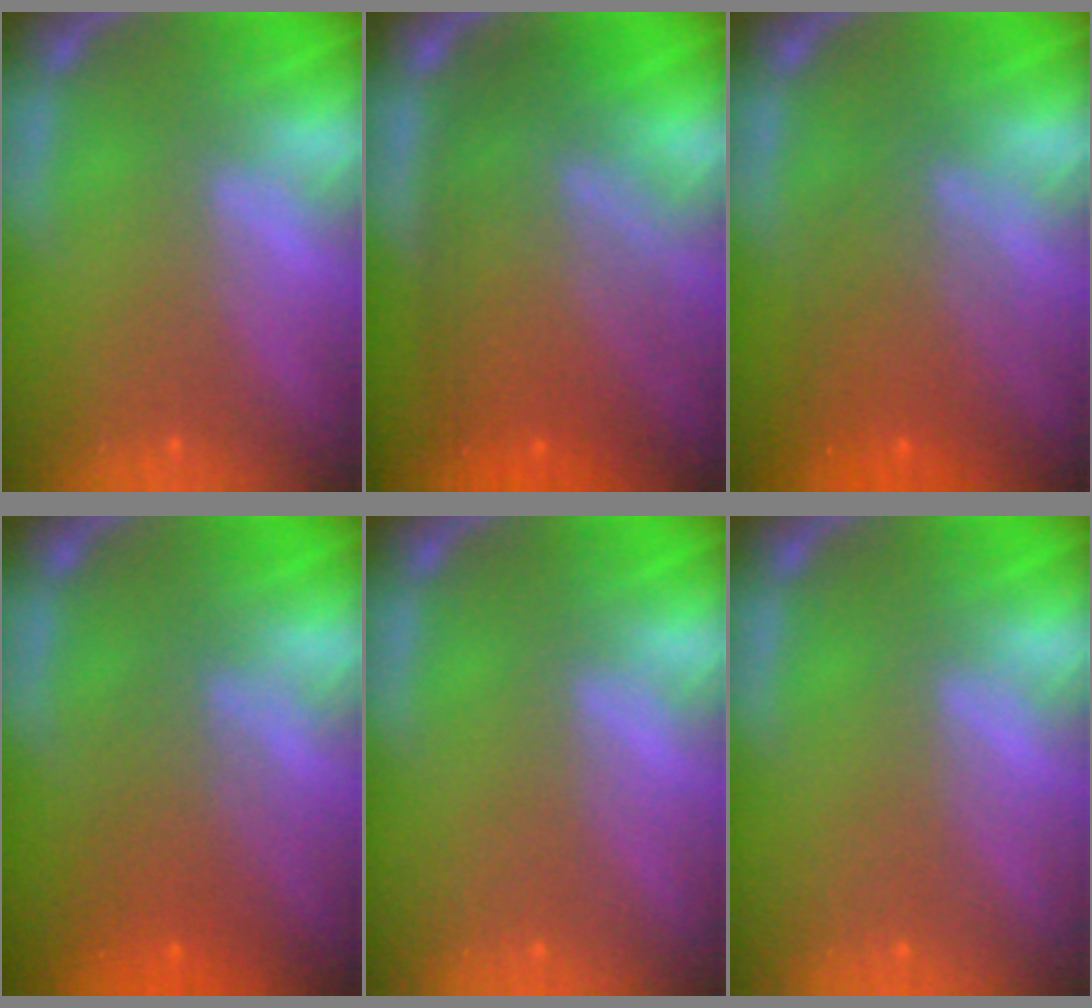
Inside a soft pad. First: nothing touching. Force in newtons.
{"total": 9.5}
{"total": 5.1}
{"total": 3.6}
{"total": 0.0}
{"total": 0.0}